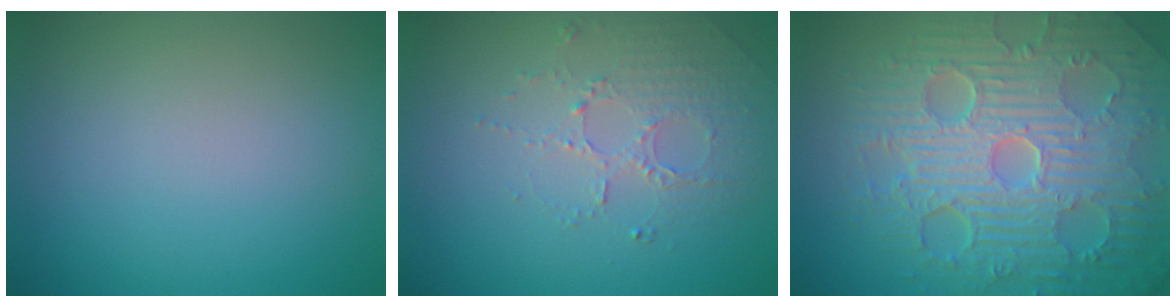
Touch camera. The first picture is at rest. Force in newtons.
{"total": 1.9, "press": 1.5, "slide": 1.1}
{"total": 11.2, "press": 7.4, "slide": 8.5}